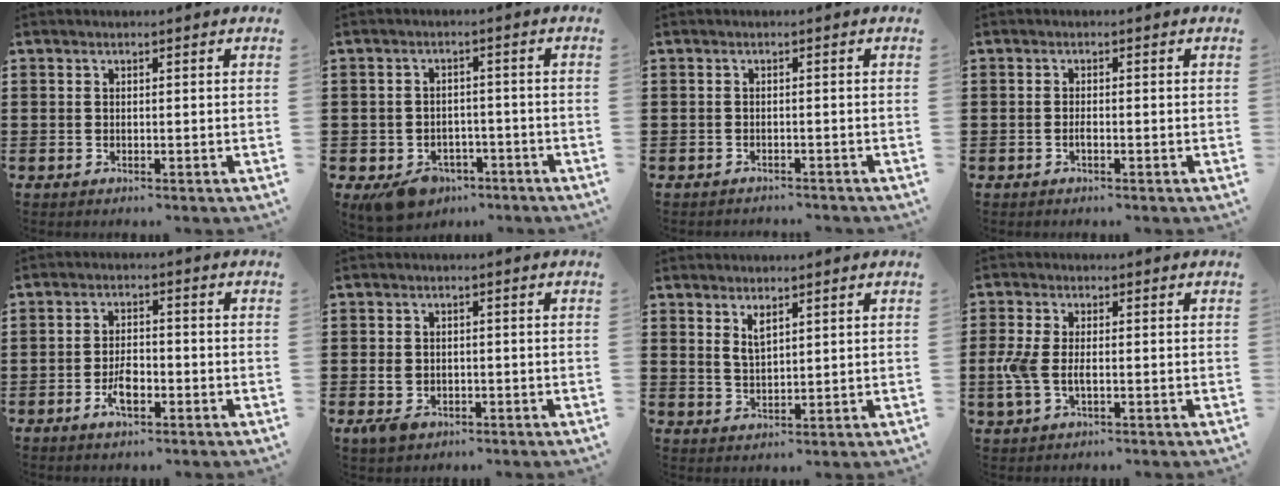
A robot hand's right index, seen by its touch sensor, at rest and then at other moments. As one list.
[{"total": 4.7, "force": [-3.8, 2.3, 1.4], "torque": [-0.028, 0.010, -0.072]}, {"total": 1.0, "force": [-0.9, 0.1, 0.0], "torque": [-0.003, 0.001, -0.021]}, {"total": 1.0, "force": [-0.5, 0.3, 0.8], "torque": [-0.017, -0.004, -0.008]}, {"total": 4.1, "force": [-1.8, 1.9, 3.2], "torque": [-0.062, 0.003, -0.034]}, {"total": 2.4, "force": [-1.0, 1.8, 1.3], "torque": [-0.042, -0.006, -0.024]}, {"total": 2.9, "force": [1.9, 1.2, 1.9], "torque": [-0.041, 0.002, 0.034]}, {"total": 4.3, "force": [-0.8, 2.0, 3.7], "torque": [-0.093, -0.008, -0.021]}]